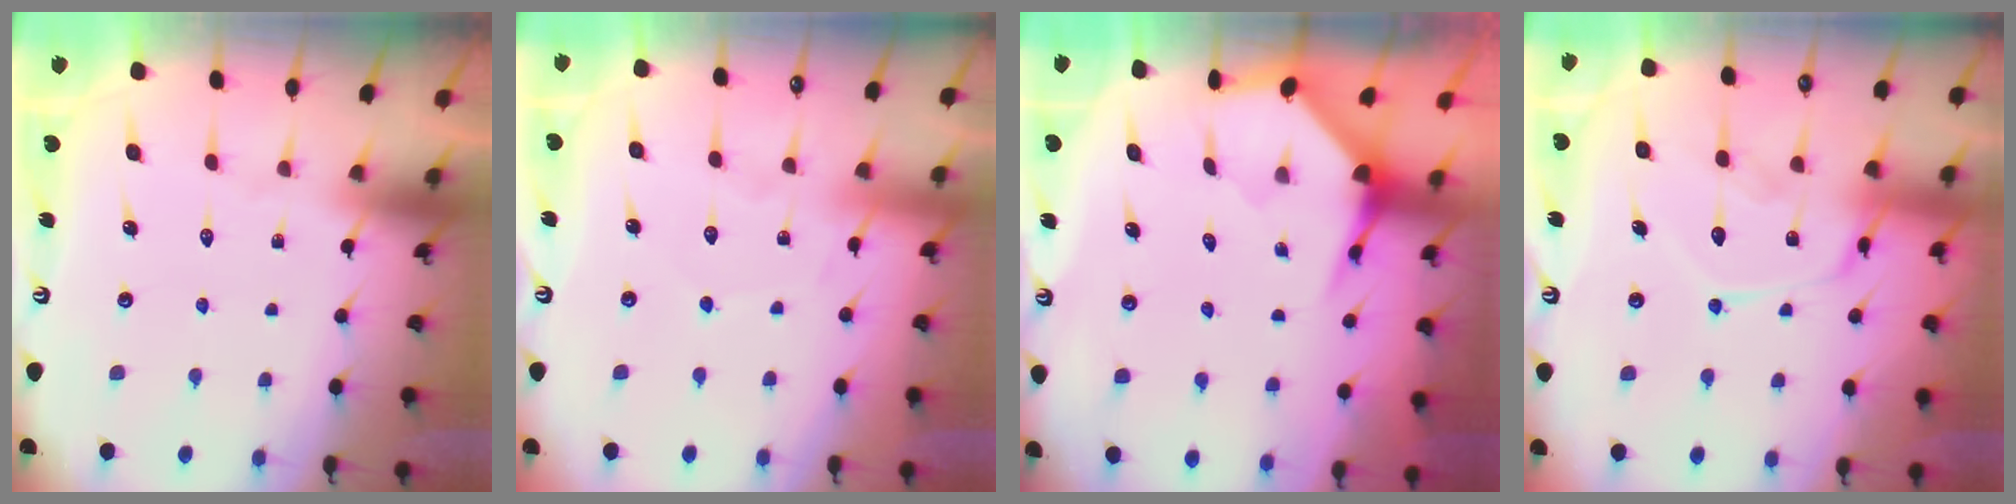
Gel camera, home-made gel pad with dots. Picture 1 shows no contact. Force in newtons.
{"total": 4.6, "press": 4.6, "slide": 0.6}
{"total": 4.0, "press": 3.9, "slide": 0.4}
{"total": 15.0, "press": 15.0, "slide": 1.1}